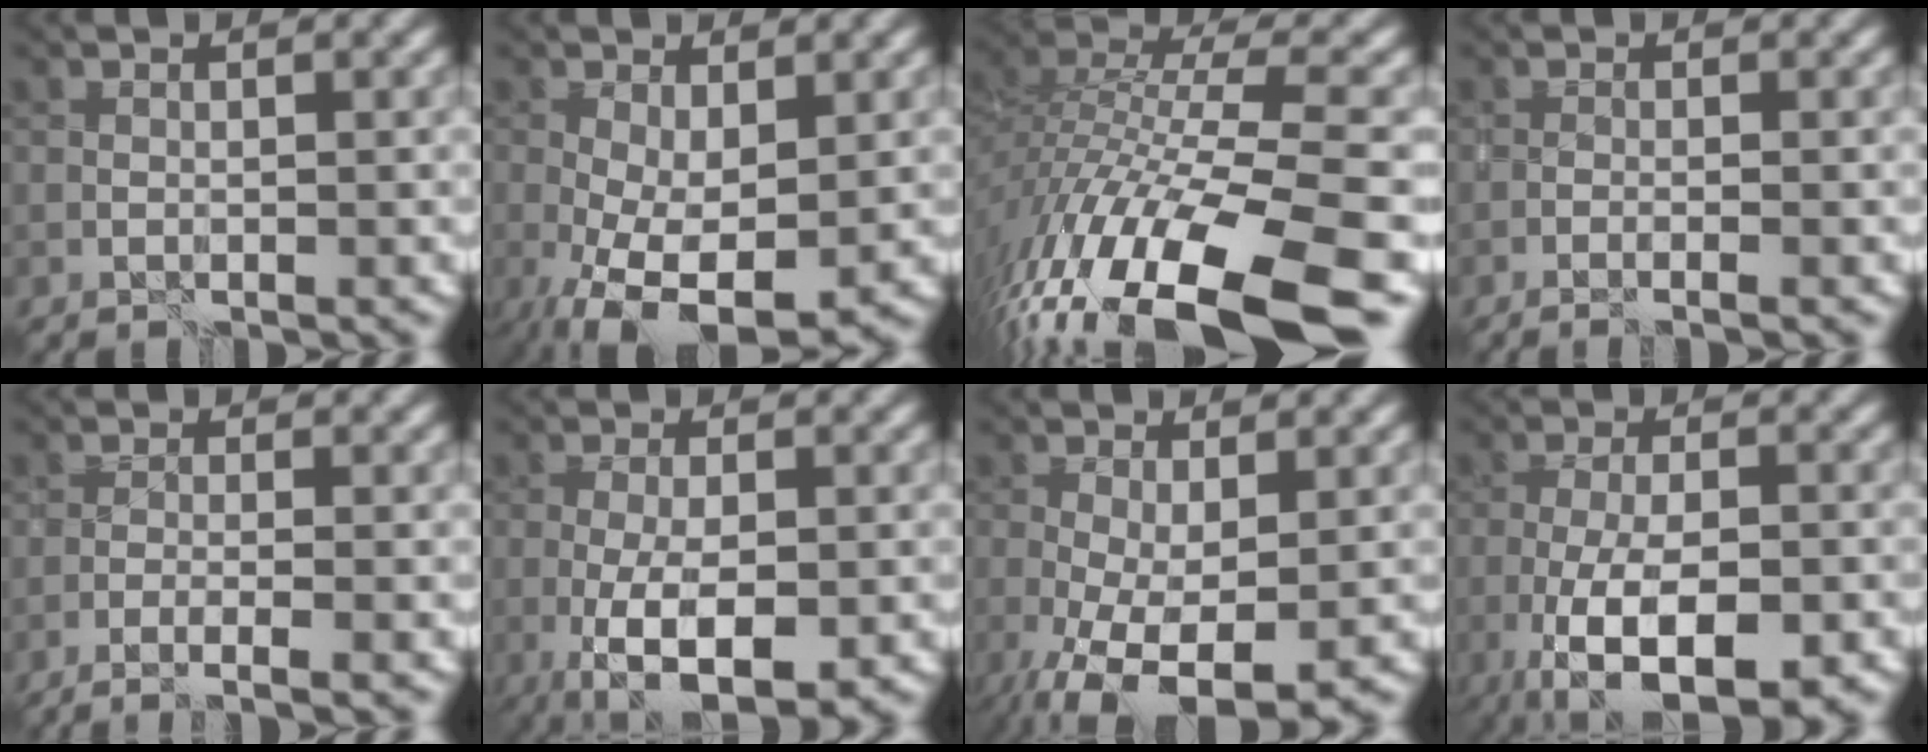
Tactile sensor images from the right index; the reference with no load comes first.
{"total": 7.9, "force": [-2.6, 3.8, 6.4], "torque": [-0.134, -0.028, -0.030]}
{"total": 16.3, "force": [-10.3, 5.1, 11.6], "torque": [-0.240, -0.020, -0.163]}
{"total": 2.0, "force": [-1.0, 0.5, 1.6], "torque": [-0.021, 0.003, -0.025]}
{"total": 3.1, "force": [-1.9, 0.6, 2.5], "torque": [-0.039, 0.003, -0.043]}
{"total": 7.1, "force": [-2.5, 2.7, 6.1], "torque": [-0.114, -0.011, -0.037]}
{"total": 7.3, "force": [-2.9, 3.0, 6.0], "torque": [-0.126, -0.026, -0.041]}
{"total": 9.9, "force": [-4.7, 3.9, 7.7], "torque": [-0.148, -0.022, -0.075]}